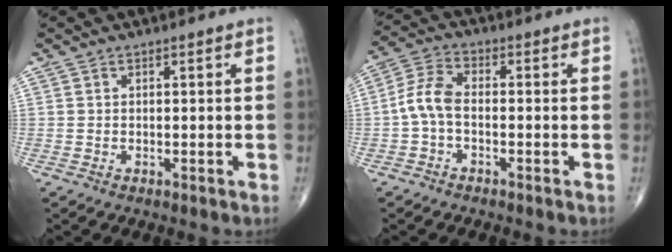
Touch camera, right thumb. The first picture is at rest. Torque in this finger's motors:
{"motor_torque": [0.00, -0.02, 0.88, 0.02, 0.06]}